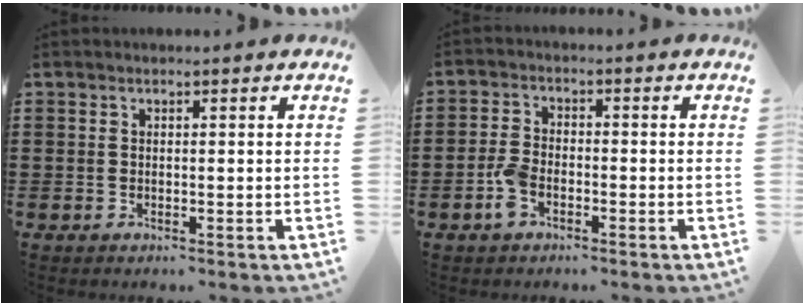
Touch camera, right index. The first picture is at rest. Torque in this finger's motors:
{"motor_torque": [0.84, -0.15, 0.45, 0.10]}